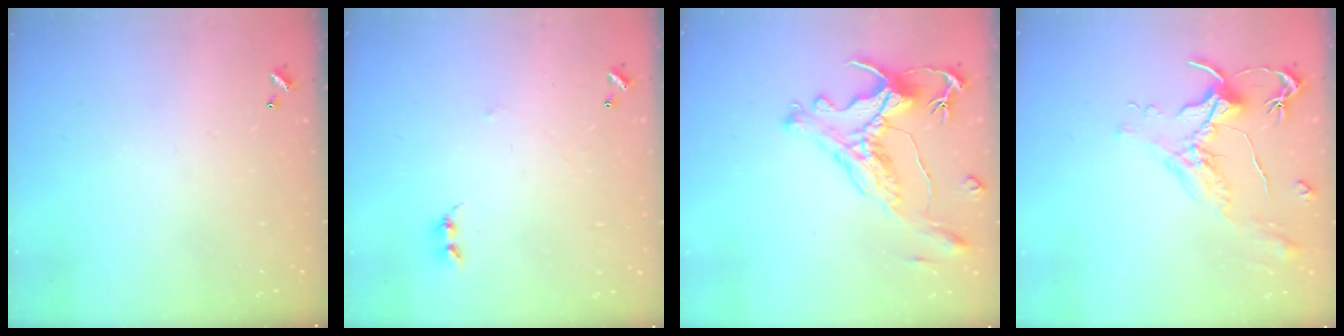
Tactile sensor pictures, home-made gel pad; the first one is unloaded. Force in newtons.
{"total": 2.5, "press": 2.4, "slide": 0.4}
{"total": 1.9, "press": 1.4, "slide": 1.2}
{"total": 1.6, "press": 1.5, "slide": 0.7}